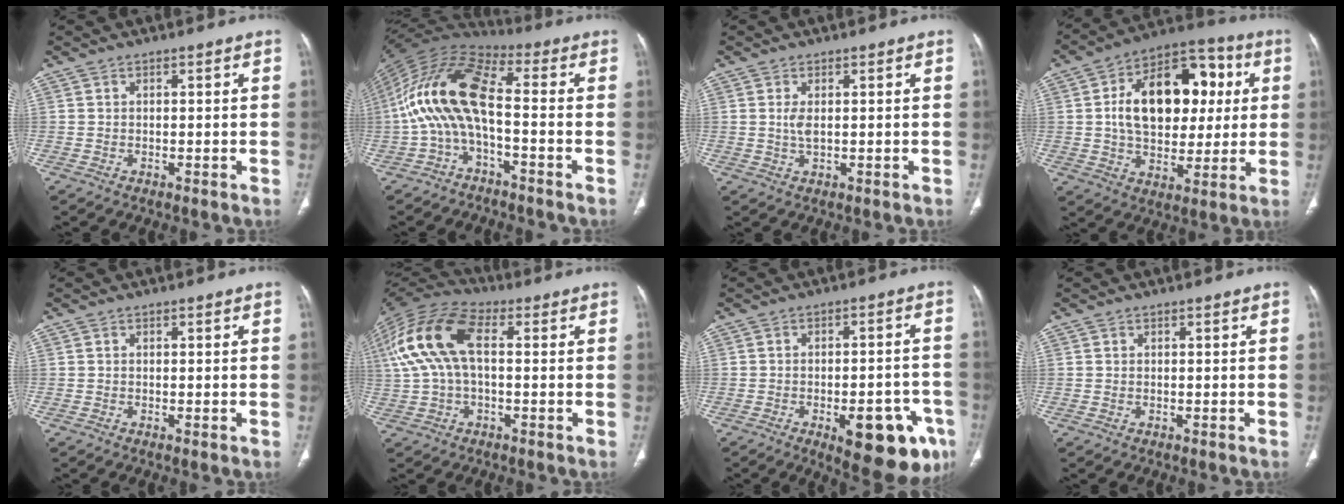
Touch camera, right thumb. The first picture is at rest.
{"total": 13.9, "force": [-2.6, 5.4, 12.5], "torque": [-0.250, 0.064, -0.061]}
{"total": 2.2, "force": [0.3, 0.8, 2.0], "torque": [-0.047, -0.003, 0.012]}
{"total": 21.0, "force": [3.5, 13.4, 15.7], "torque": [-0.213, 0.018, 0.056]}
{"total": 0.0}
{"total": 15.8, "force": [2.3, 8.5, 13.1], "torque": [-0.288, 0.039, 0.039]}
{"total": 15.9, "force": [-7.0, 6.2, 12.8], "torque": [-0.108, 0.025, -0.075]}
{"total": 0.0}